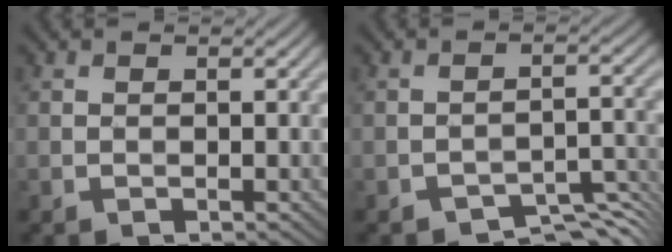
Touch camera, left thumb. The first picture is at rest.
{"total": 4.5, "force": [-4.3, 0.7, 1.1], "torque": [-0.010, 0.006, -0.062]}